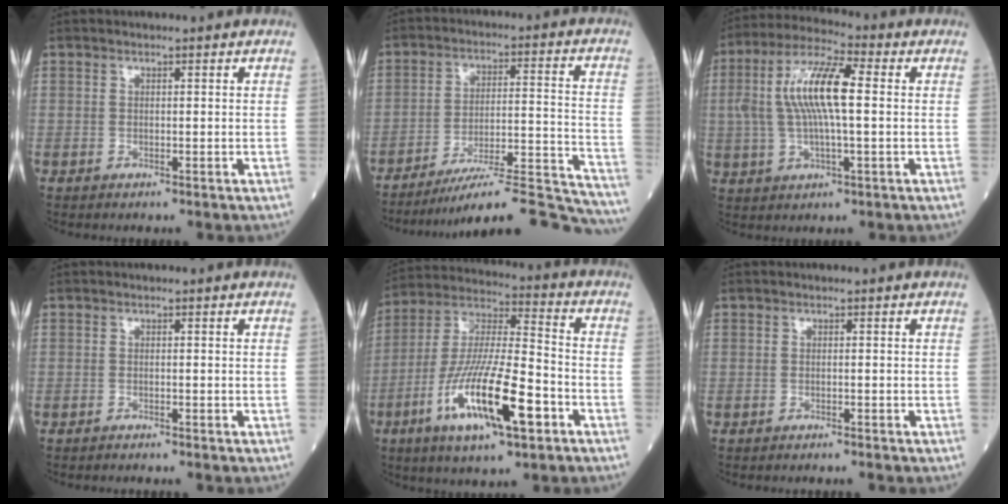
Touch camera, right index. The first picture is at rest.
{"total": 21.0, "force": [-19.8, -0.2, 7.0], "torque": [-0.053, 0.018, -0.277]}
{"total": 11.3, "force": [1.1, 2.5, 11.0], "torque": [-0.230, 0.023, 0.021]}
{"total": 0.9, "force": [-0.8, -0.1, 0.2], "torque": [-0.006, 0.000, -0.010]}
{"total": 17.6, "force": [-7.1, 3.1, 15.8], "torque": [-0.313, -0.018, -0.123]}
{"total": 1.1, "force": [-1.1, -0.3, 0.3], "torque": [-0.004, 0.000, -0.012]}